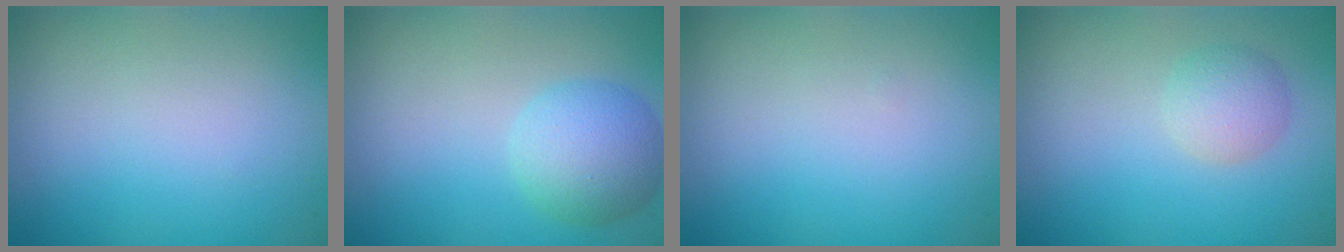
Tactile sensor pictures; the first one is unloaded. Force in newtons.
{"total": 4.2, "press": 4.2, "slide": 0.1}
{"total": 0.0}
{"total": 2.0, "press": 2.0, "slide": 0.0}